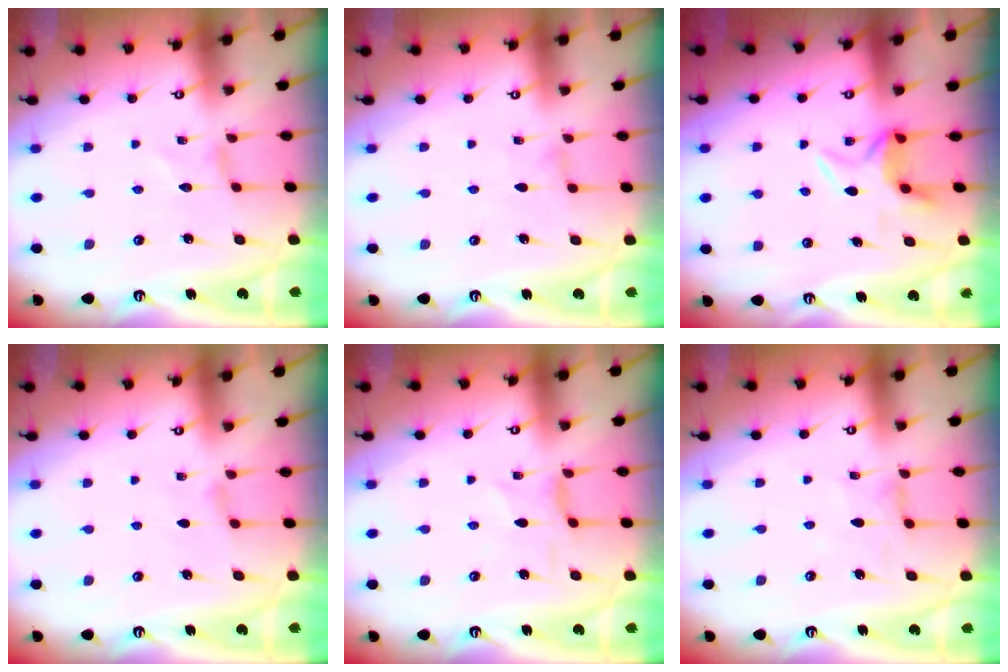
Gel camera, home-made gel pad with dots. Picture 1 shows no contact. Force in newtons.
{"total": 0.7, "press": 0.7, "slide": 0.2}
{"total": 5.3, "press": 5.2, "slide": 1.1}
{"total": 1.4, "press": 1.4, "slide": 0.4}
{"total": 1.4, "press": 1.3, "slide": 0.3}
{"total": 2.0, "press": 2.0, "slide": 0.3}